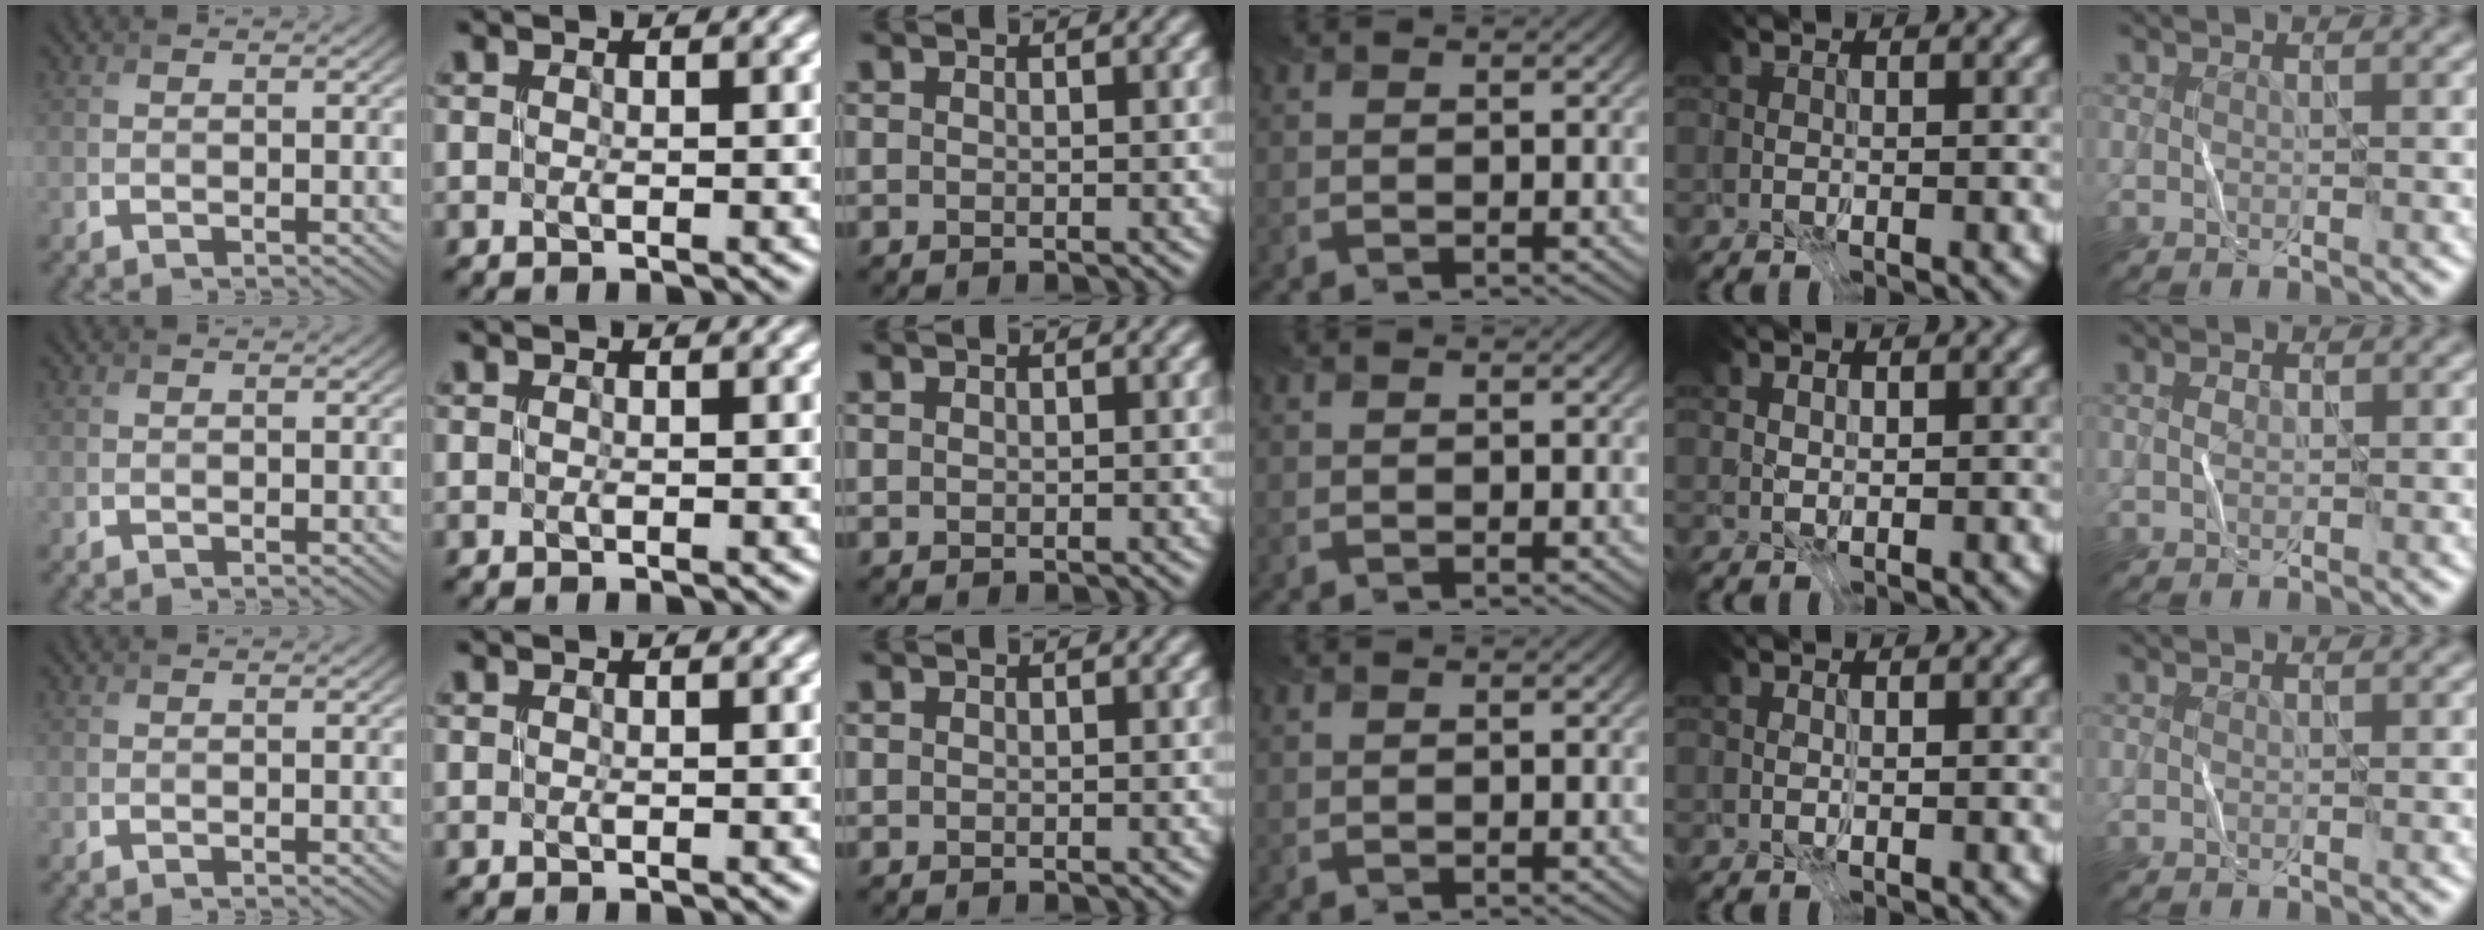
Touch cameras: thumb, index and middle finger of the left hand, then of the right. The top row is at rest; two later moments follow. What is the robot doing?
{"motion": "fold", "object": "receipt paper"}